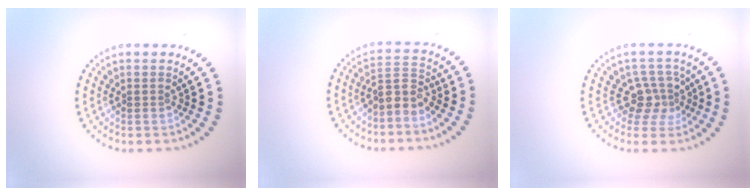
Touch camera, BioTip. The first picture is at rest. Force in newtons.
{"total": 2.4, "press": 2.0, "slide": 1.5}
{"total": 2.8, "press": 2.2, "slide": 1.7}